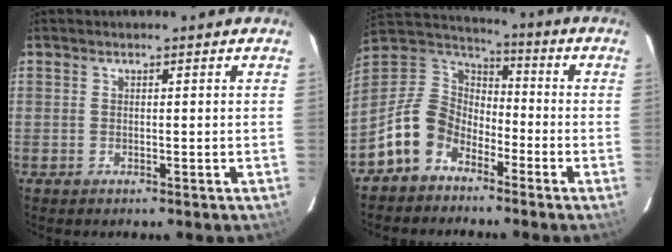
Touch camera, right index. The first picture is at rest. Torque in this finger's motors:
{"motor_torque": [0.91, -0.66, 0.34, 0.05]}